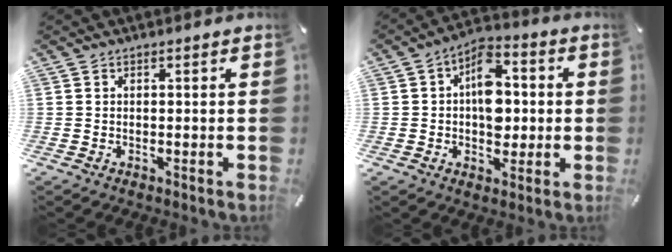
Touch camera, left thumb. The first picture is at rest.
{"total": 10.8, "force": [0.1, 7.6, 7.7], "torque": [-0.109, 0.009, 0.002]}